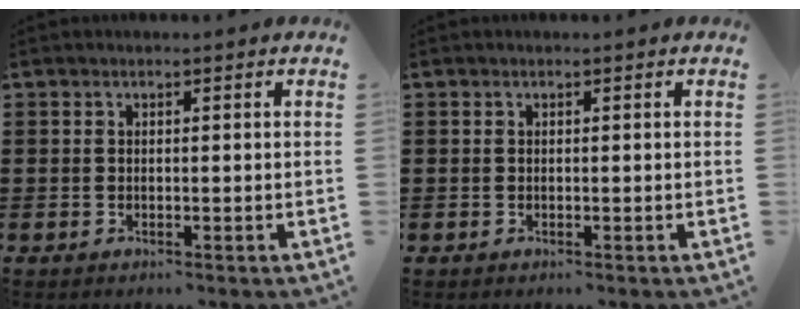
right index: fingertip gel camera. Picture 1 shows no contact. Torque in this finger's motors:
{"motor_torque": [0.00, 0.55, 0.00, 0.00]}